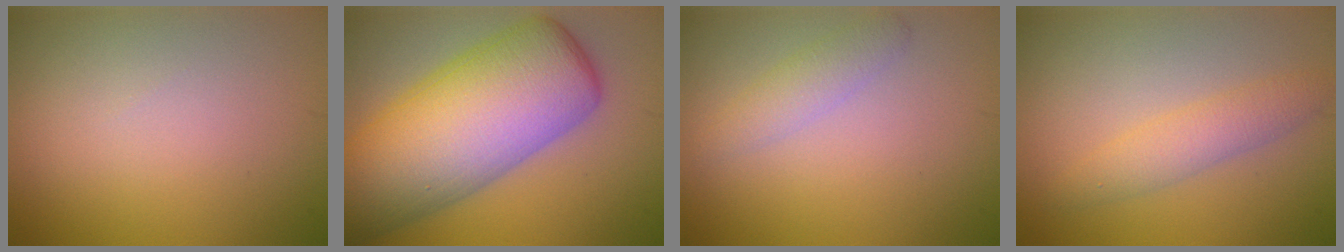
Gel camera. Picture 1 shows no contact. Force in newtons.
{"total": 13.2, "press": 13.2, "slide": 0.4}
{"total": 1.9, "press": 1.9, "slide": 0.0}
{"total": 2.5, "press": 2.5, "slide": 0.1}